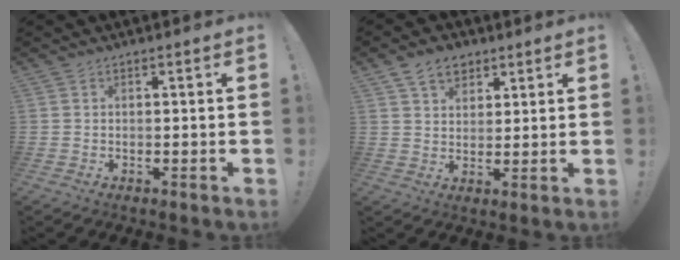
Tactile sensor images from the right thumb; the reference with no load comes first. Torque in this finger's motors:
{"motor_torque": [-0.03, 0.28, 0.45, 0.18, 0.00]}